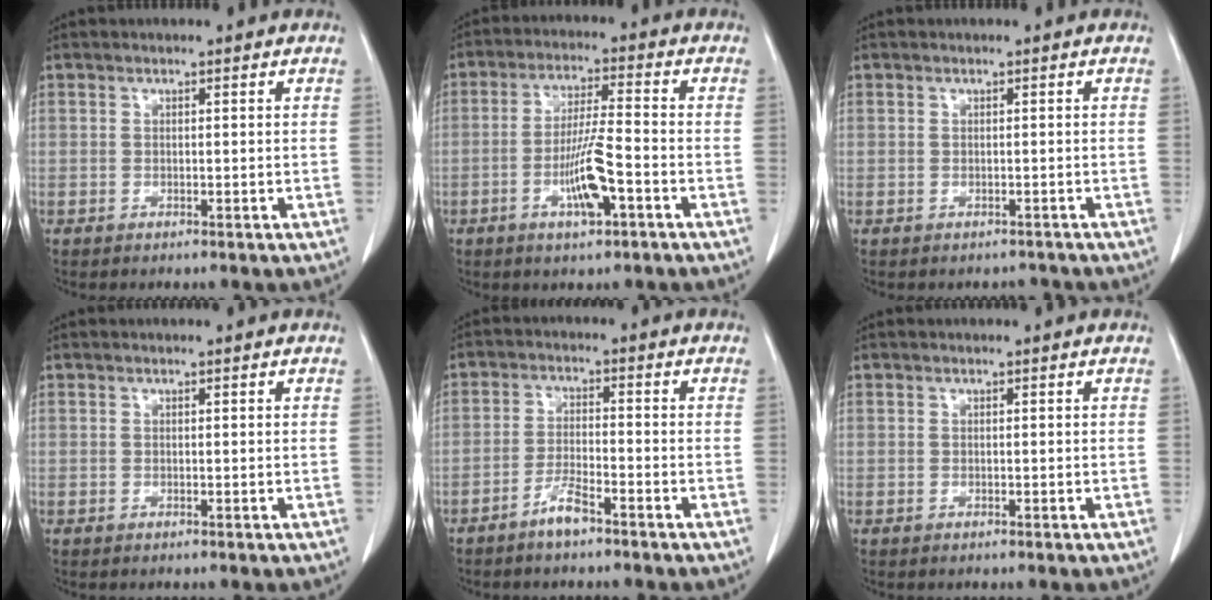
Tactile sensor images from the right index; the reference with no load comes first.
{"total": 8.1, "force": [-3.2, 0.9, 7.4], "torque": [-0.141, -0.001, -0.056]}
{"total": 1.4, "force": [-1.0, 0.9, -0.2], "torque": [0.002, 0.003, -0.013]}
{"total": 0.0}
{"total": 4.0, "force": [-3.0, 0.6, 2.5], "torque": [-0.049, 0.000, -0.057]}
{"total": 0.0}